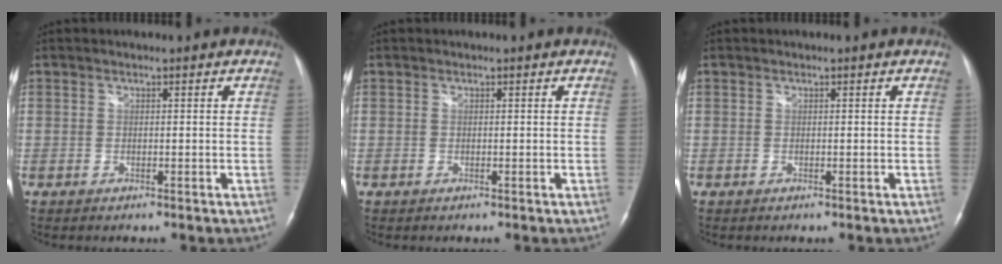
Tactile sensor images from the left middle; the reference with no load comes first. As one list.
[{"total": 0.0}, {"total": 0.0}]